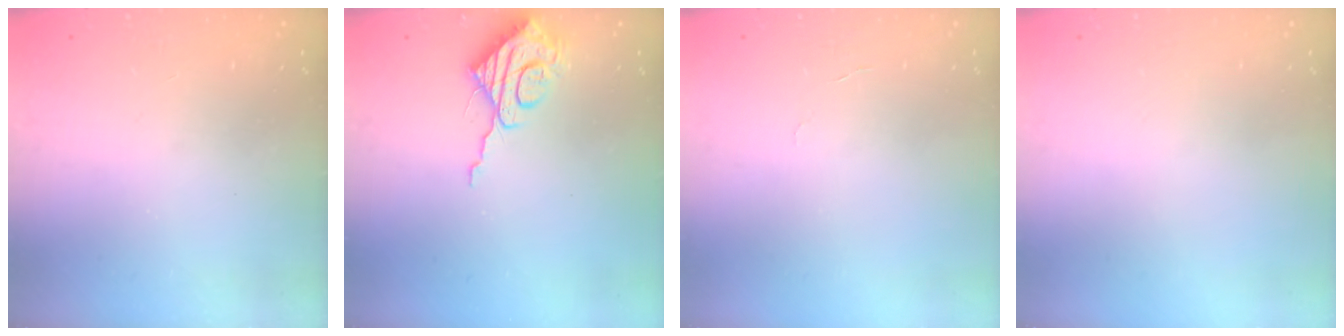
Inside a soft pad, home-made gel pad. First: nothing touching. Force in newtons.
{"total": 9.4, "press": 9.4, "slide": 0.7}
{"total": 4.0, "press": 3.9, "slide": 0.4}
{"total": 0.0}